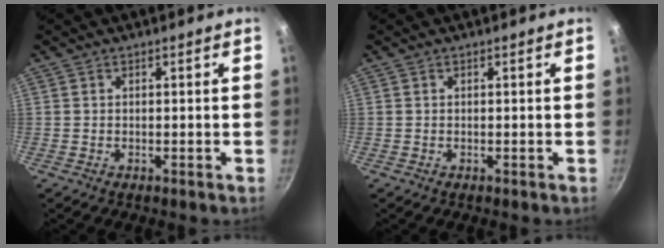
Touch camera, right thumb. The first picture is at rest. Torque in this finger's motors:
{"motor_torque": [-0.03, -0.03, 0.03, 0.02, 0.00]}